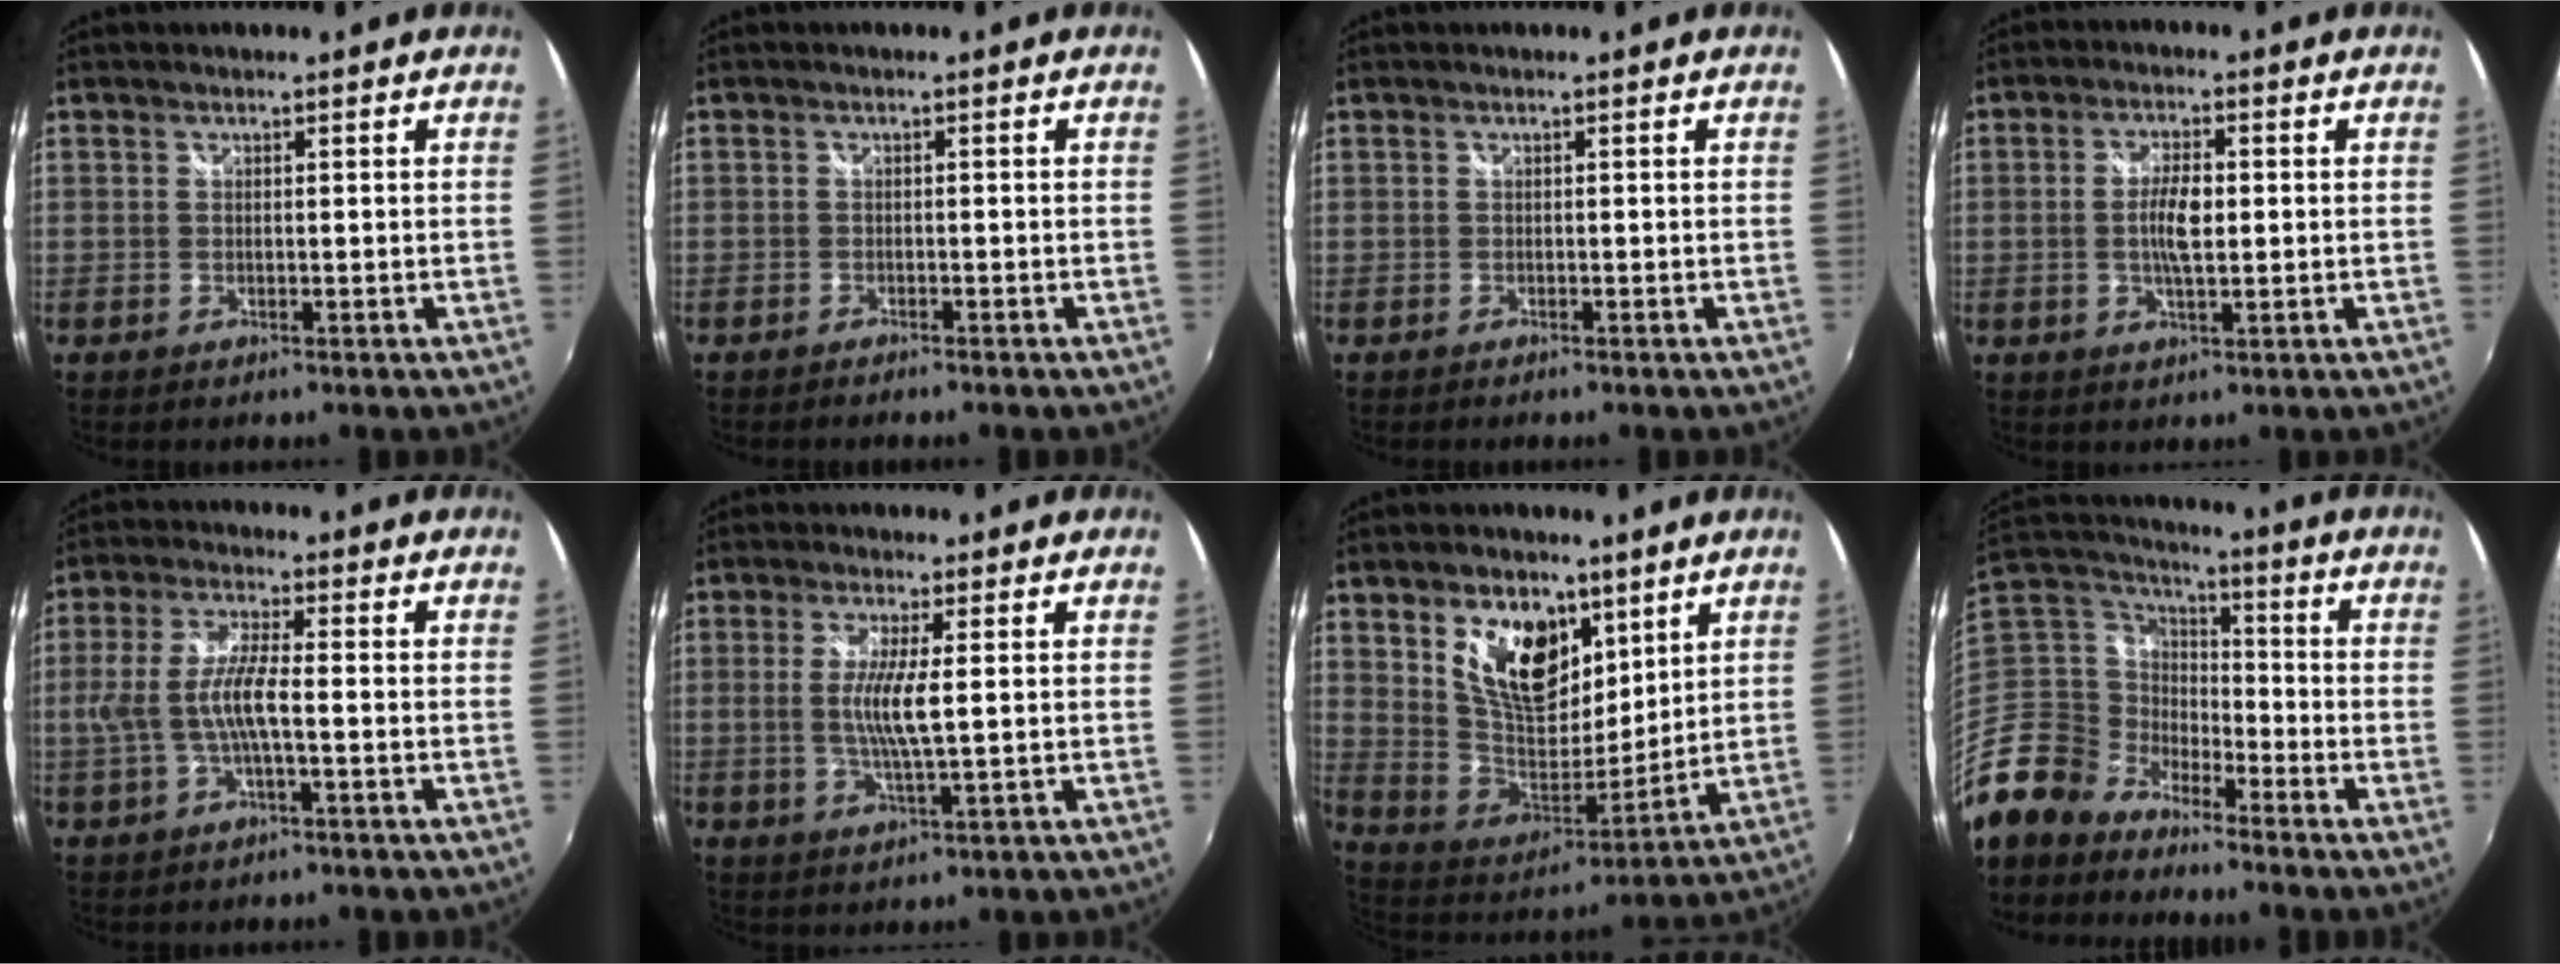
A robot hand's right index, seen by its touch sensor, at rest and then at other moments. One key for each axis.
{"total": 1.9, "fx": -1.7, "fy": 0.4, "fz": 0.6, "tx": -0.025, "ty": -0.007, "tz": -0.029}
{"total": 0.7, "fx": -0.6, "fy": 0.2, "fz": 0.2, "tx": -0.007, "ty": -0.003, "tz": -0.011}
{"total": 5.6, "fx": -0.1, "fy": 1.9, "fz": 5.2, "tx": -0.100, "ty": 0.002, "tz": -0.003}
{"total": 8.4, "fx": -1.4, "fy": 1.6, "fz": 8.2, "tx": -0.171, "ty": 0.001, "tz": -0.024}
{"total": 6.2, "fx": 0.3, "fy": 0.3, "fz": 6.2, "tx": -0.123, "ty": -0.009, "tz": 0.005}
{"total": 15.8, "fx": 7.7, "fy": 9.1, "fz": 10.3, "tx": -0.188, "ty": -0.001, "tz": 0.150}
{"total": 12.9, "fx": -10.0, "fy": 7.8, "fz": 2.4, "tx": -0.086, "ty": 0.028, "tz": -0.212}